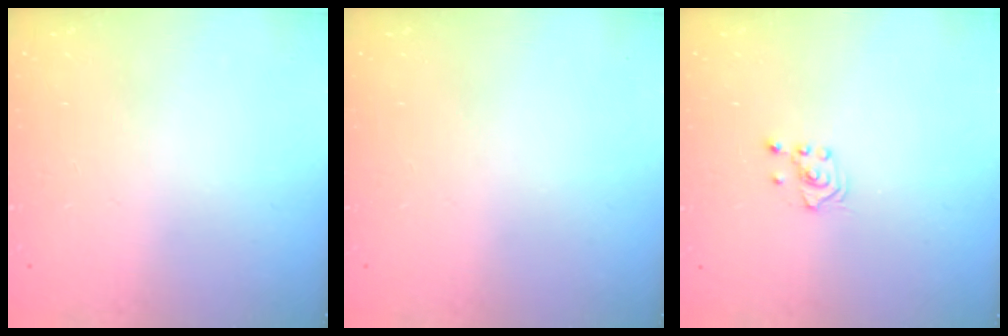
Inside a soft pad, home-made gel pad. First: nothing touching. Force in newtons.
{"total": 0.0}
{"total": 2.1, "press": 2.1, "slide": 0.1}